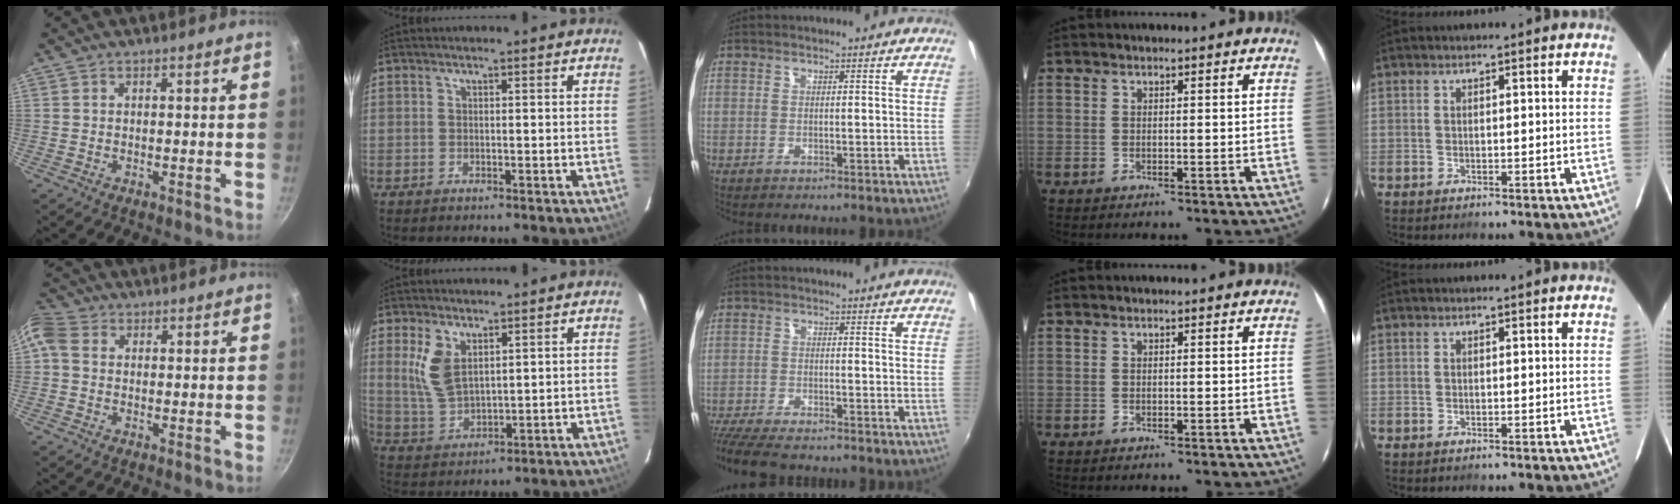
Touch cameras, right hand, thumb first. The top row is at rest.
{"thumb": {"total": 6.3, "force": [0.7, 5.1, 3.6], "torque": [-0.082, 0.017, -0.001]}, "index": {"total": 8.0, "force": [3.4, 4.2, 5.8], "torque": [-0.119, -0.002, 0.078]}, "middle": {"total": 11.5, "force": [-9.9, 2.3, 5.3], "torque": [-0.130, -0.039, -0.172]}}